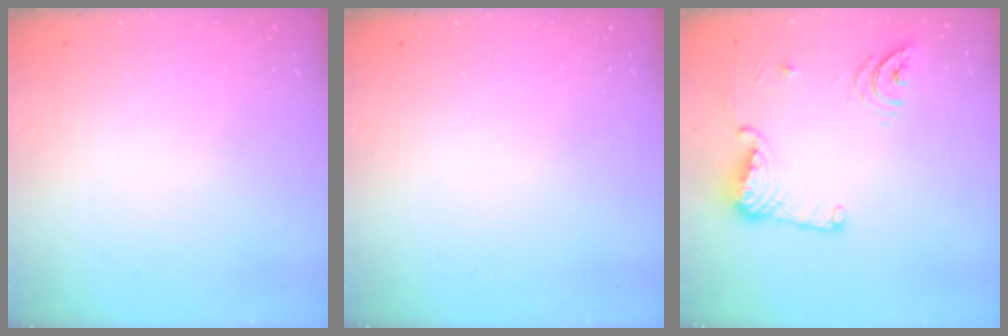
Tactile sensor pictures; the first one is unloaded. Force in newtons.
{"total": 0.0}
{"total": 14.3, "press": 14.2, "slide": 1.4}